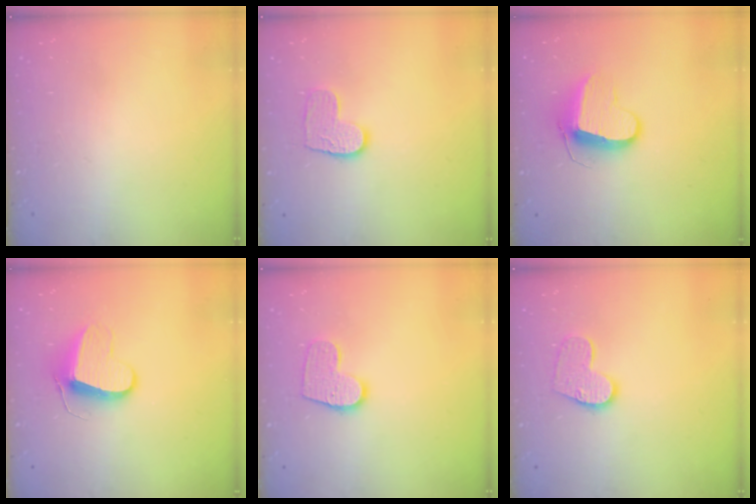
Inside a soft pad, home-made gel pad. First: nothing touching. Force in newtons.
{"total": 8.2, "press": 8.2, "slide": 0.5}
{"total": 10.1, "press": 10.1, "slide": 0.3}
{"total": 9.9, "press": 9.9, "slide": 0.8}
{"total": 10.9, "press": 10.9, "slide": 0.5}
{"total": 10.4, "press": 10.4, "slide": 0.7}